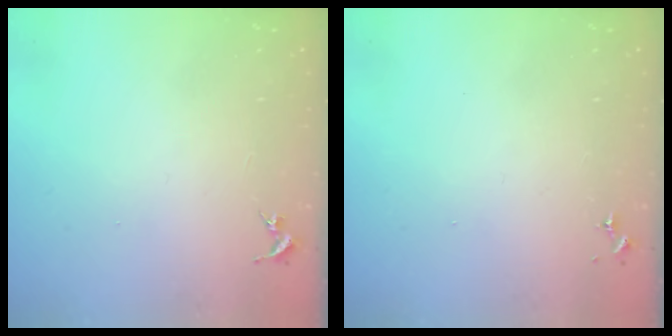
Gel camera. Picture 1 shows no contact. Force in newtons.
{"total": 0.0}